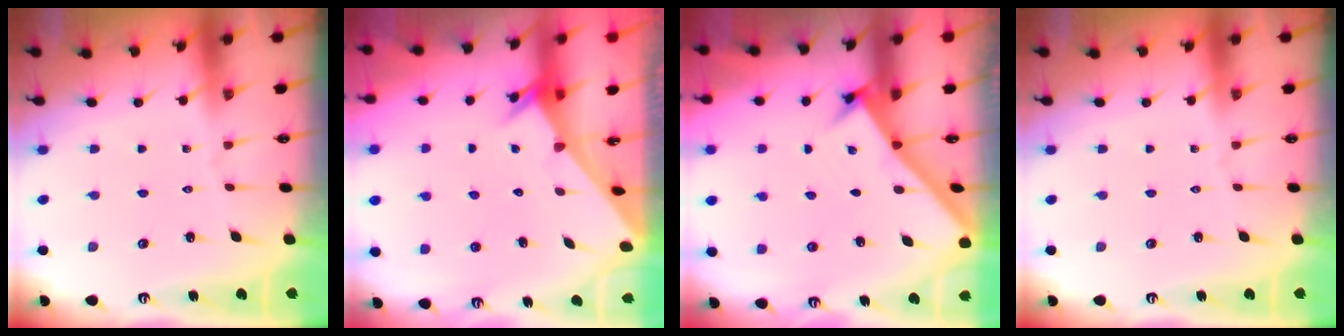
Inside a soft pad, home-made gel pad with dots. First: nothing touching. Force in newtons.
{"total": 3.3, "press": 3.2, "slide": 0.3}
{"total": 3.0, "press": 3.0, "slide": 0.4}
{"total": 0.0}